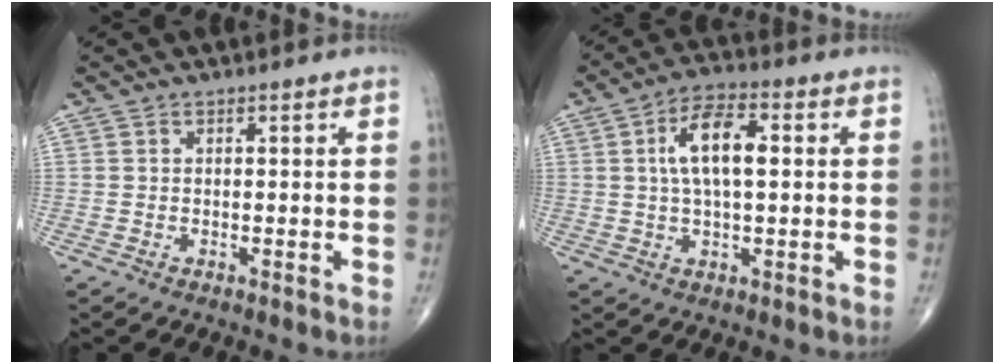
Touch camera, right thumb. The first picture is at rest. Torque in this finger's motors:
{"motor_torque": [-0.49, 1.74, 0.94, 0.26, 0.31]}